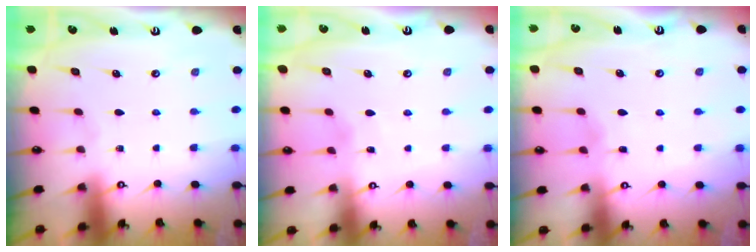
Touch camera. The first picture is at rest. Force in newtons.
{"total": 1.7, "press": 1.7, "slide": 0.3}
{"total": 2.8, "press": 2.8, "slide": 0.3}